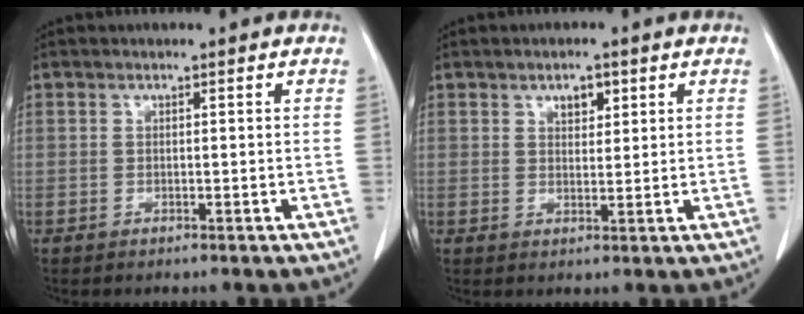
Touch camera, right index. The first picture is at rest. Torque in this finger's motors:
{"motor_torque": [0.07, 0.06, 0.00, 0.00]}